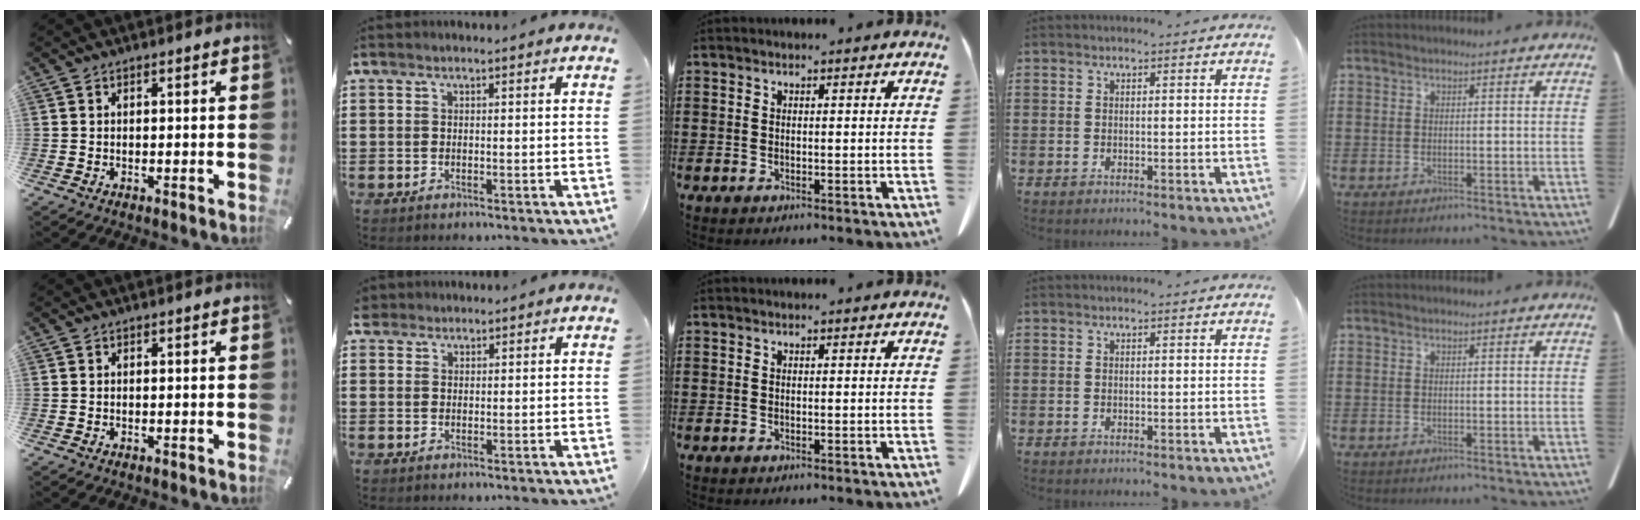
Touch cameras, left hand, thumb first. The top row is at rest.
{"index": {"total": 1.9, "force": [1.6, 1.0, 0.1], "torque": [-0.009, 0.007, 0.031]}}